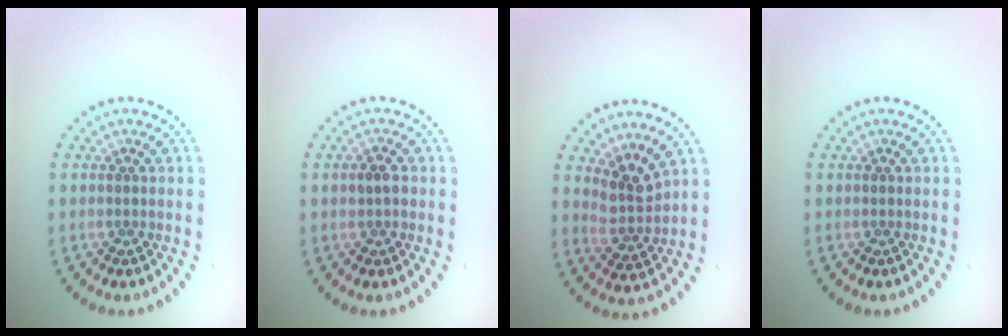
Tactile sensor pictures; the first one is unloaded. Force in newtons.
{"total": 1.4, "press": 1.4, "slide": 0.2}
{"total": 2.7, "press": 2.0, "slide": 1.8}
{"total": 0.0}